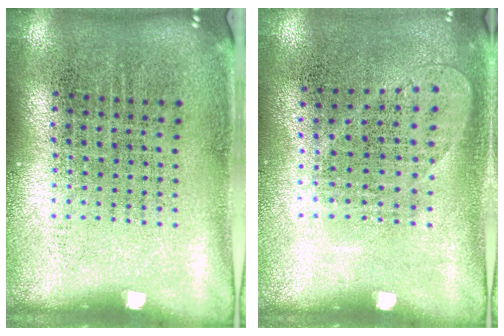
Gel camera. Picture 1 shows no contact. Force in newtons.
{"total": 0.9, "press": 0.8, "slide": 0.4}